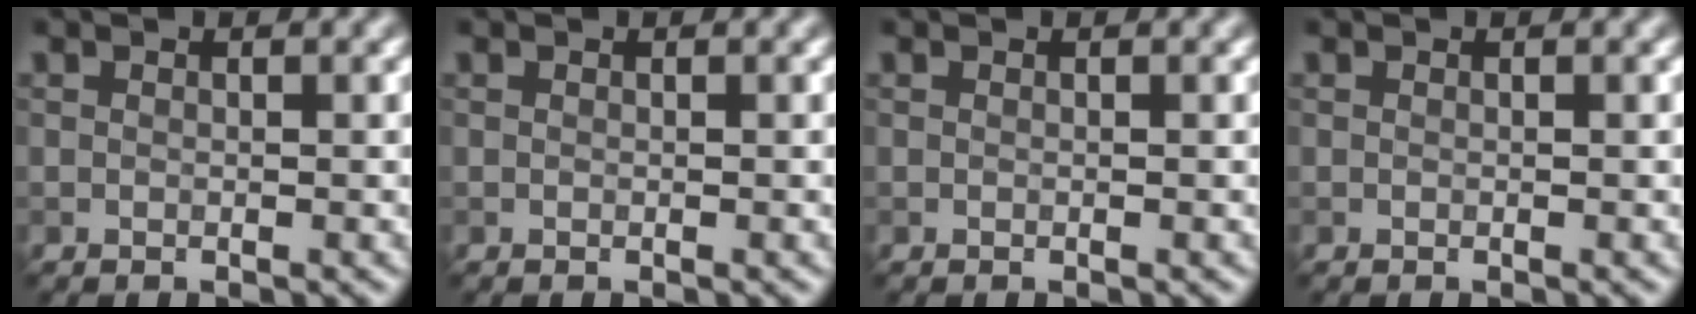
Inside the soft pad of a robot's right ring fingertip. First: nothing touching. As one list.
[{"total": 0.0}, {"total": 0.0}, {"total": 0.0}]